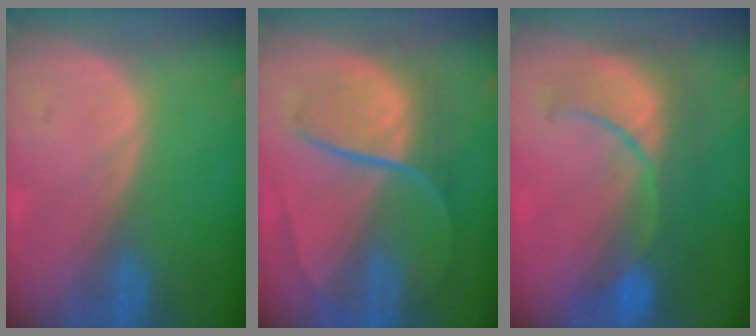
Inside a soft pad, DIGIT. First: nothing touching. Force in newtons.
{"total": 9.0, "press": 7.5, "slide": 5.0}
{"total": 9.5, "press": 8.9, "slide": 3.3}